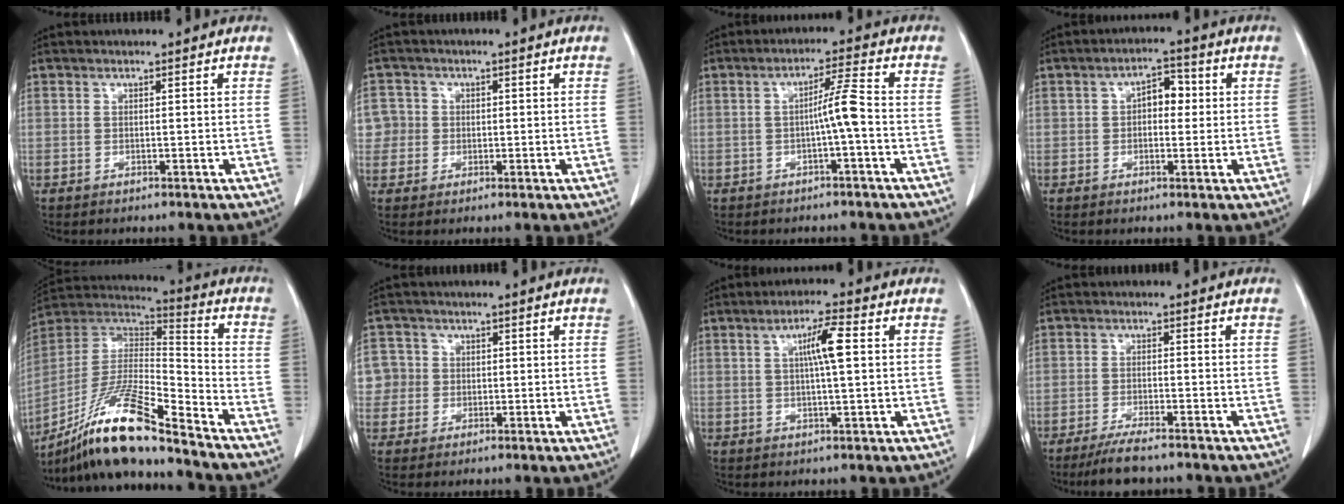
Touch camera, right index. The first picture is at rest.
{"total": 4.0, "force": [0.1, 4.0, -0.1], "torque": [0.014, 0.015, 0.001]}
{"total": 4.4, "force": [-1.0, -0.4, 4.3], "torque": [-0.070, 0.010, -0.015]}
{"total": 4.3, "force": [0.4, 2.4, 3.5], "torque": [-0.051, 0.021, 0.003]}
{"total": 17.8, "force": [-13.8, 1.2, 11.1], "torque": [-0.224, -0.001, -0.258]}
{"total": 5.4, "force": [0.3, 5.4, 0.1], "torque": [0.002, 0.022, 0.007]}
{"total": 5.6, "force": [1.2, 0.4, 5.4], "torque": [-0.093, 0.007, 0.018]}
{"total": 6.0, "force": [-5.1, 0.5, 3.2], "torque": [-0.053, -0.012, -0.088]}